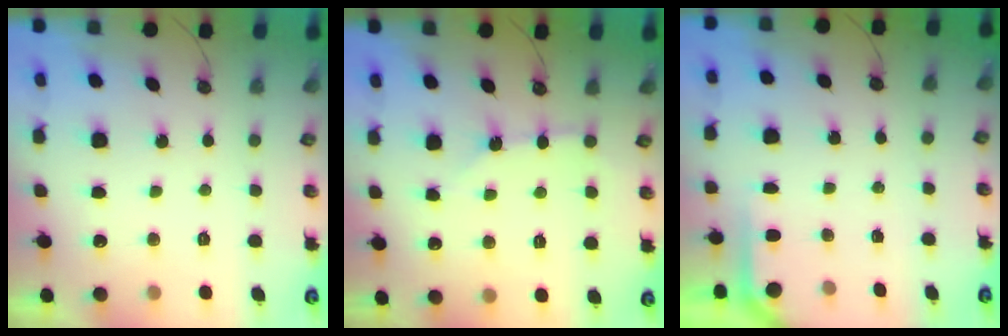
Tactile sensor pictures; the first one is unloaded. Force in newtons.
{"total": 2.7, "press": 2.7, "slide": 0.4}
{"total": 2.4, "press": 2.4, "slide": 0.2}